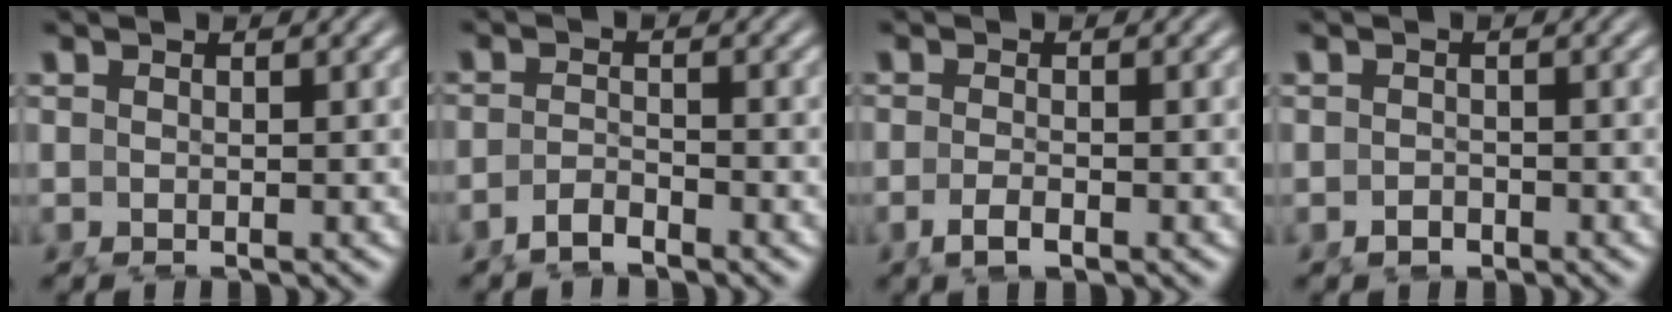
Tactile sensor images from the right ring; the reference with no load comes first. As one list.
[{"total": 1.8, "force": [-1.7, -0.3, 0.4], "torque": [-0.003, 0.000, -0.032]}, {"total": 1.5, "force": [-1.1, -0.2, 1.0], "torque": [-0.018, -0.004, -0.018]}, {"total": 0.9, "force": [-0.7, -0.4, -0.4], "torque": [0.013, -0.006, -0.008]}]